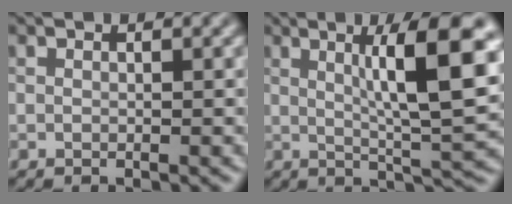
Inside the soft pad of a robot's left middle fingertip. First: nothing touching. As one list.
[{"total": 9.2, "force": [2.4, 1.4, 8.8], "torque": [-0.119, 0.001, 0.041]}]